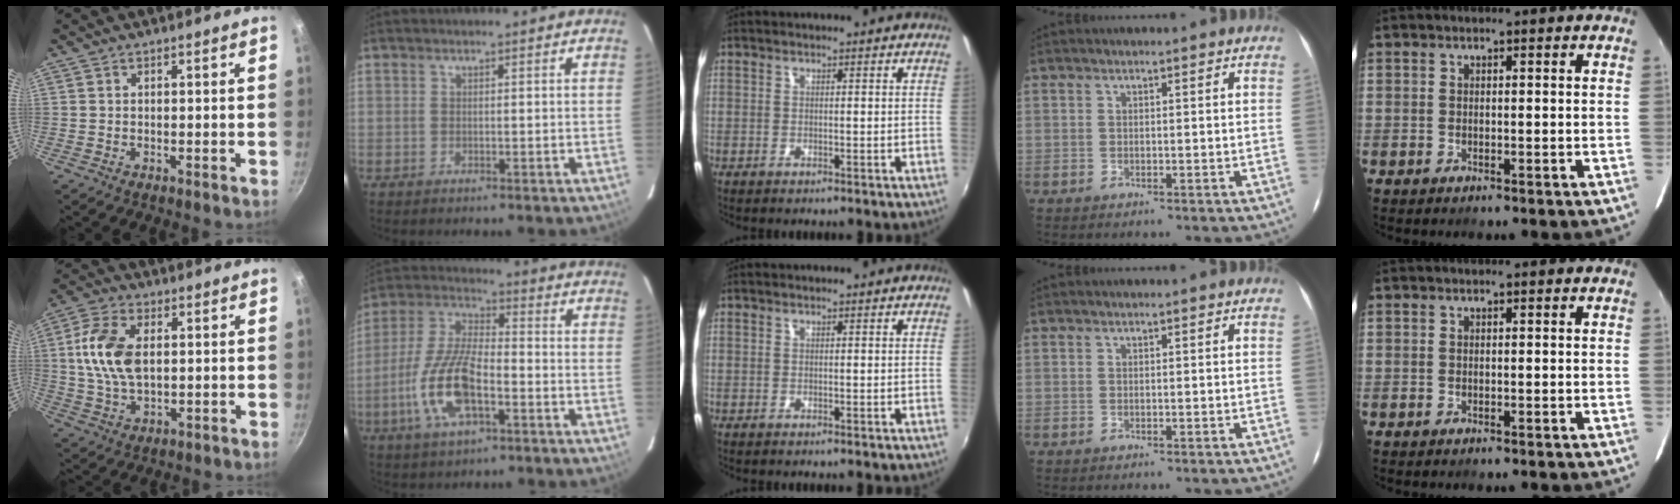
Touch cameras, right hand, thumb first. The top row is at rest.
{"thumb": {"total": 11.2, "force": [1.5, 6.6, 9.0], "torque": [-0.170, 0.010, 0.024]}, "index": {"total": 14.3, "force": [-5.2, 5.3, 12.2], "torque": [-0.265, -0.004, -0.101]}}